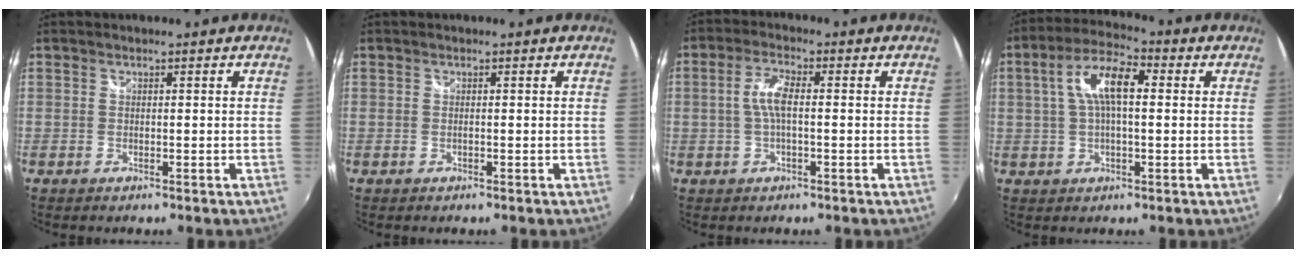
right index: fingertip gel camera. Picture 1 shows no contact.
{"total": 0.0}
{"total": 4.8, "force": [-0.2, 1.4, 4.6], "torque": [-0.095, 0.008, -0.003]}
{"total": 9.4, "force": [1.6, 3.6, 8.6], "torque": [-0.166, 0.023, 0.026]}